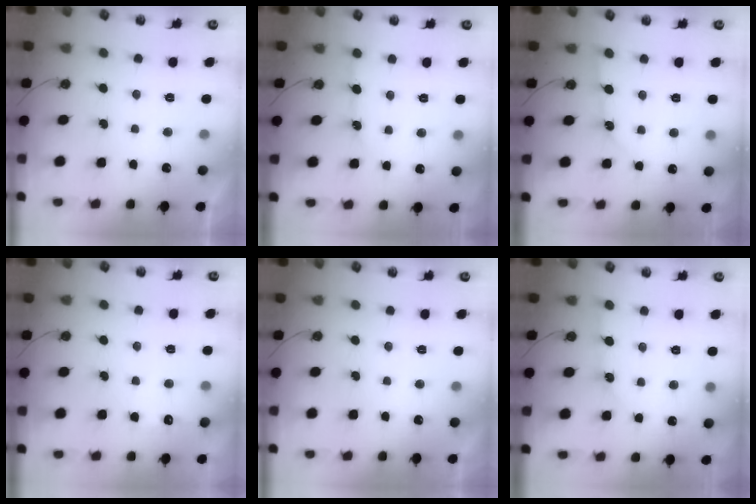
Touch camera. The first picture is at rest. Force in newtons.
{"total": 5.8, "press": 5.8, "slide": 0.7}
{"total": 2.5, "press": 2.5, "slide": 0.3}
{"total": 4.9, "press": 4.9, "slide": 0.6}
{"total": 0.0}
{"total": 2.8, "press": 2.8, "slide": 0.2}